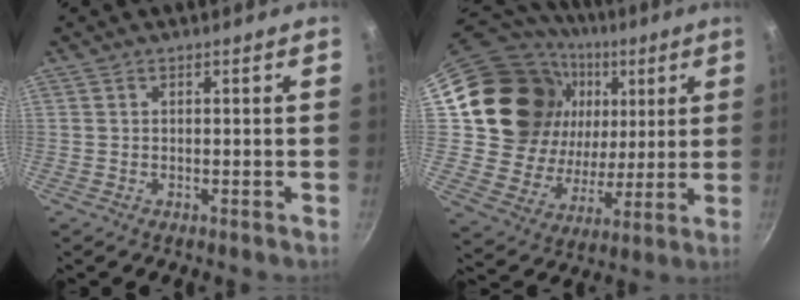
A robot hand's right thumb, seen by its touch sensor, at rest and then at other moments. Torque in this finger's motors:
{"motor_torque": [0.84, 2.59, 0.51, -0.39, 0.15]}